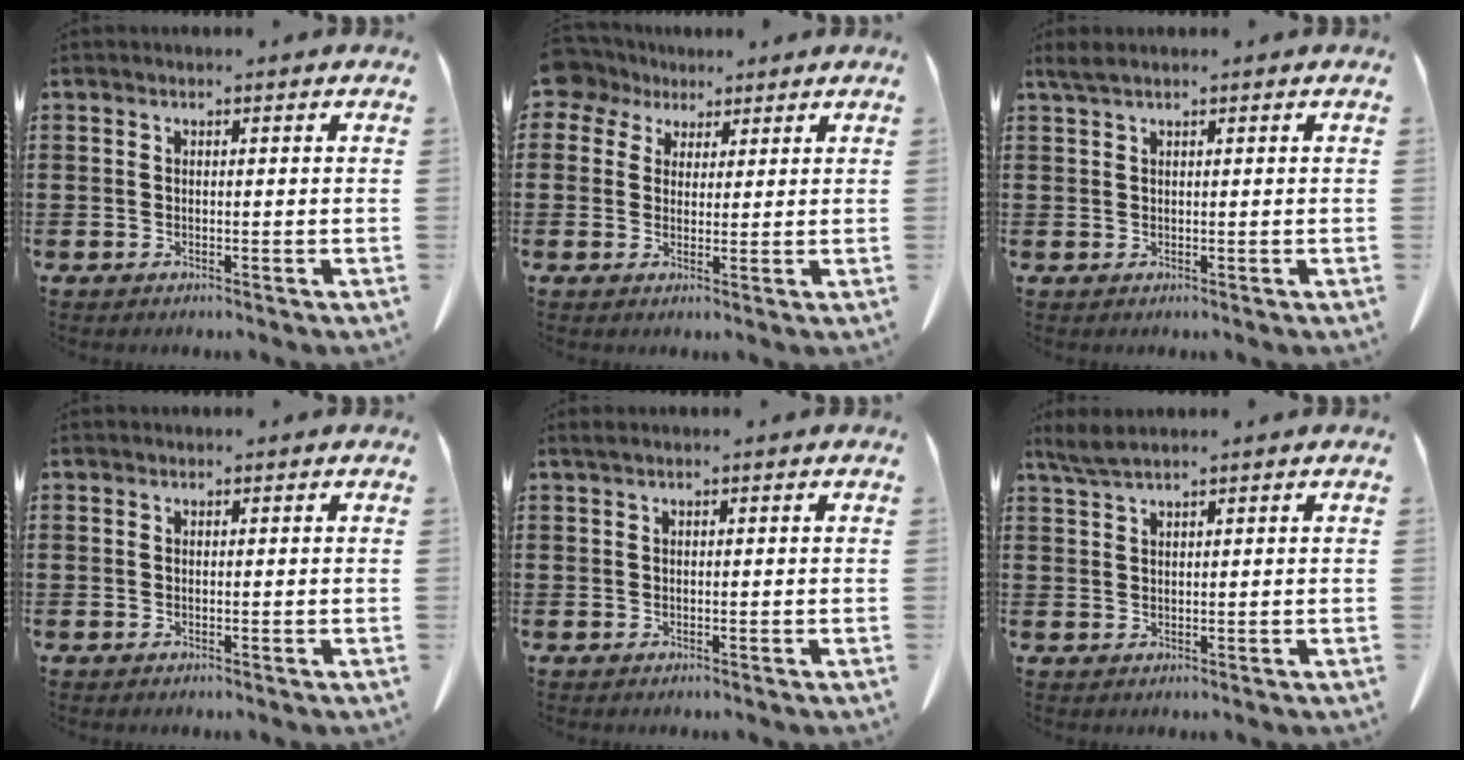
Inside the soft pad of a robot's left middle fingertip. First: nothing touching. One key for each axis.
{"total": 5.0, "fx": 3.3, "fy": 3.5, "fz": 1.3, "tx": -0.040, "ty": 0.007, "tz": 0.059}
{"total": 1.3, "fx": 0.9, "fy": 0.1, "fz": 1.0, "tx": -0.021, "ty": 0.001, "tz": 0.017}
{"total": 0.0}
{"total": 0.5, "fx": 0.3, "fy": 0.0, "fz": 0.4, "tx": -0.009, "ty": 0.001, "tz": 0.005}
{"total": 2.3, "fx": 1.9, "fy": 0.2, "fz": 1.4, "tx": -0.030, "ty": 0.000, "tz": 0.035}